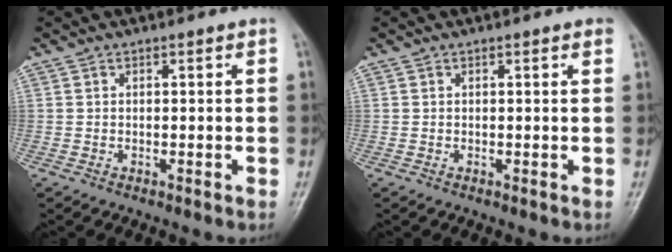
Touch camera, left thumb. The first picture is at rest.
{"total": 0.7, "force": [0.4, 0.1, 0.6], "torque": [-0.007, 0.001, 0.003]}